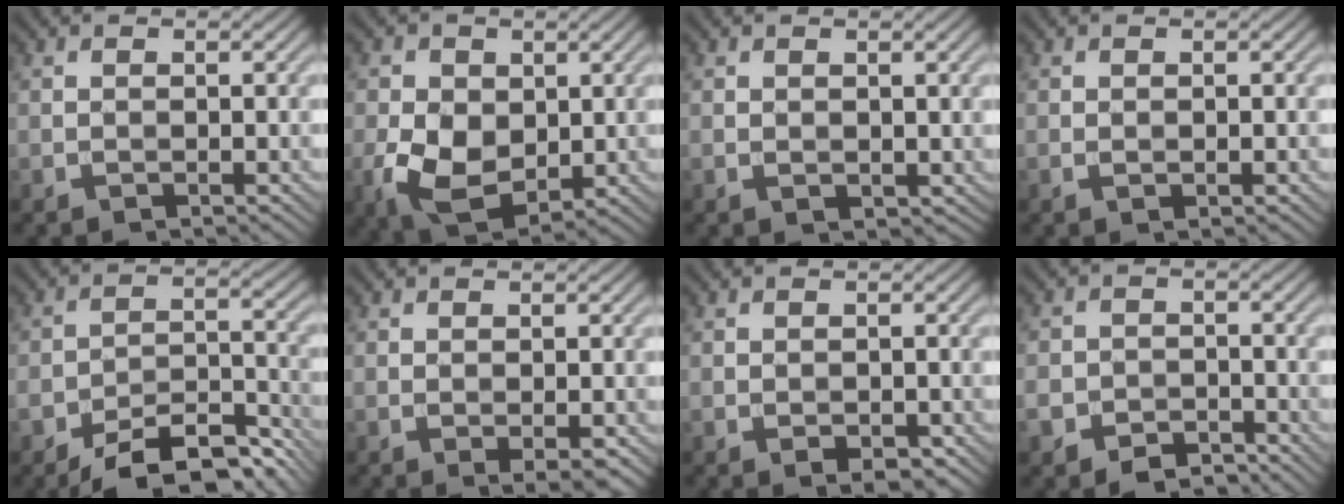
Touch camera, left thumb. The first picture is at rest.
{"total": 8.3, "force": [-0.4, 5.9, 5.8], "torque": [-0.133, -0.012, -0.010]}
{"total": 0.9, "force": [0.7, 0.6, 0.3], "torque": [-0.007, -0.005, 0.017]}
{"total": 0.6, "force": [0.1, 0.3, 0.5], "torque": [-0.011, -0.003, 0.005]}
{"total": 9.9, "force": [-7.7, 3.7, 5.1], "torque": [-0.070, 0.002, -0.130]}
{"total": 1.5, "force": [-0.2, 0.4, 1.4], "torque": [-0.026, -0.005, 0.001]}
{"total": 1.7, "force": [-0.5, 1.0, 1.2], "torque": [-0.019, -0.005, -0.003]}
{"total": 5.0, "force": [-3.5, 3.0, 1.8], "torque": [-0.033, -0.011, -0.063]}